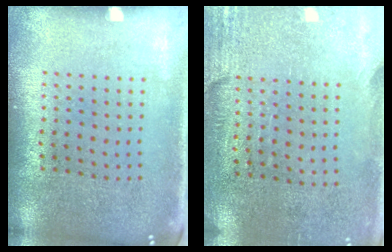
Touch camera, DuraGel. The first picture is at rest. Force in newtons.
{"total": 2.8, "press": 2.4, "slide": 1.5}